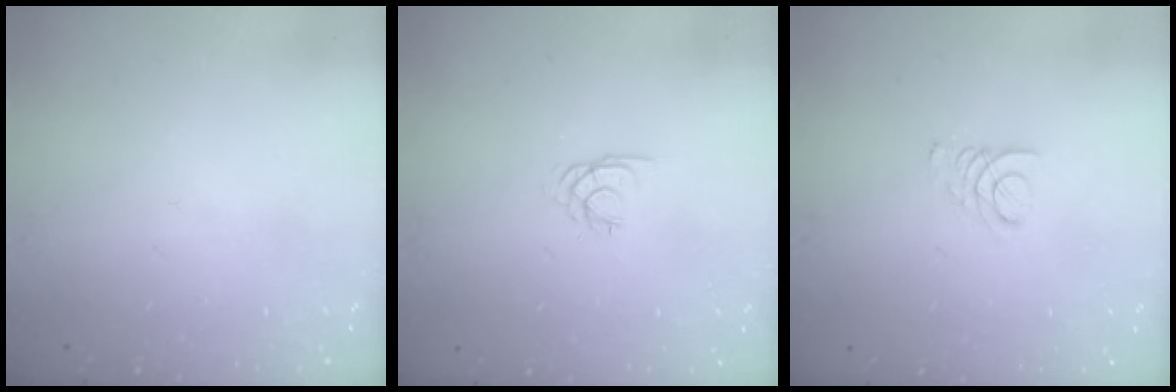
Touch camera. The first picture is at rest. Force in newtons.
{"total": 1.7, "press": 1.7, "slide": 0.1}
{"total": 1.9, "press": 1.9, "slide": 0.2}